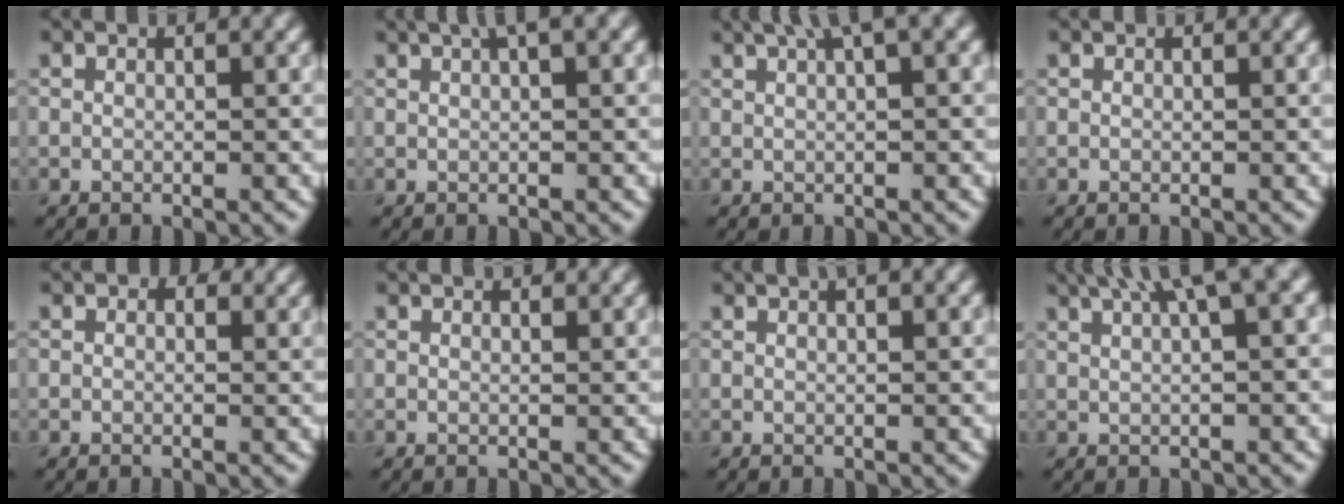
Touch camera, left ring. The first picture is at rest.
{"total": 3.4, "force": [2.0, 0.7, 2.7], "torque": [-0.035, 0.010, 0.029]}
{"total": 4.2, "force": [2.6, 0.7, 3.2], "torque": [-0.044, 0.019, 0.042]}
{"total": 0.0}
{"total": 1.4, "force": [0.7, 0.9, 0.8], "torque": [-0.008, -0.003, 0.007]}
{"total": 1.5, "force": [1.3, 0.4, 0.6], "torque": [-0.014, 0.000, 0.013]}
{"total": 3.2, "force": [2.1, 1.2, 2.1], "torque": [-0.009, 0.004, 0.008]}
{"total": 5.8, "force": [3.4, 1.2, 4.6], "torque": [-0.054, 0.025, 0.050]}